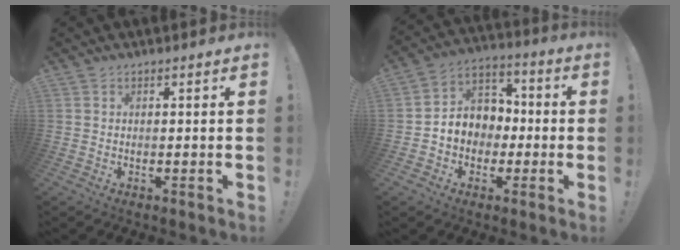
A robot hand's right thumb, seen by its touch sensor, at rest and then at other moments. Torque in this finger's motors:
{"motor_torque": [0.40, 0.43, 0.35, -0.27, 0.00]}